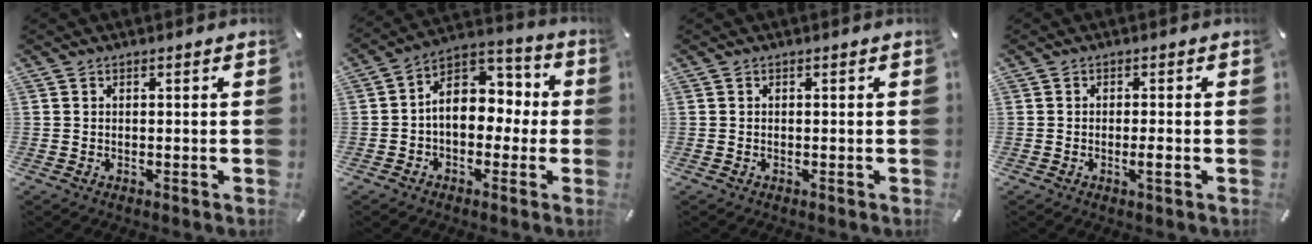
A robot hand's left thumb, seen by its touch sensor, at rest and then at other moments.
{"total": 10.4, "force": [-0.3, 8.3, 6.3], "torque": [-0.099, -0.003, -0.007]}
{"total": 0.0}
{"total": 2.4, "force": [-0.7, 0.5, 2.3], "torque": [-0.037, -0.001, -0.011]}